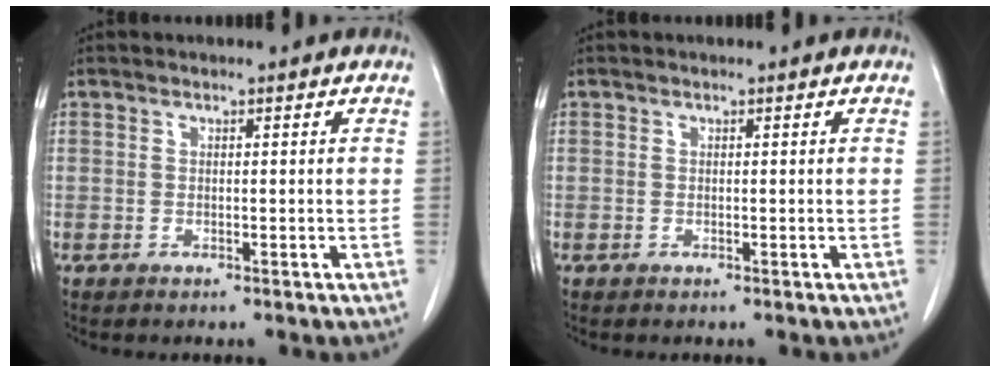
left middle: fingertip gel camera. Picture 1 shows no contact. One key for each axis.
{"total": 0.0}